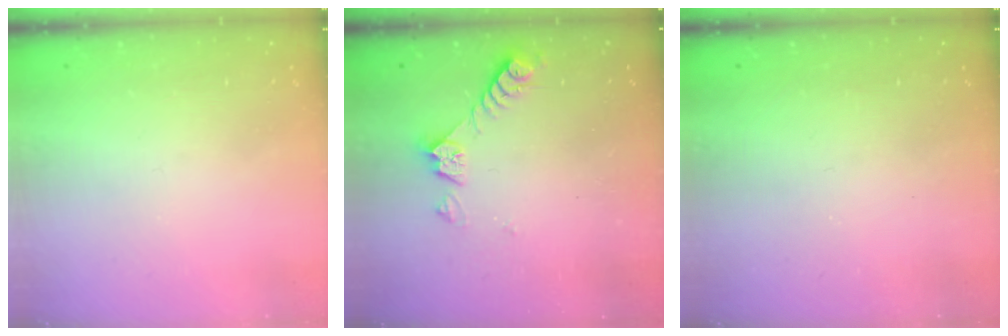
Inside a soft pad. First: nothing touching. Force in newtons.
{"total": 4.9, "press": 4.8, "slide": 0.6}
{"total": 0.0}